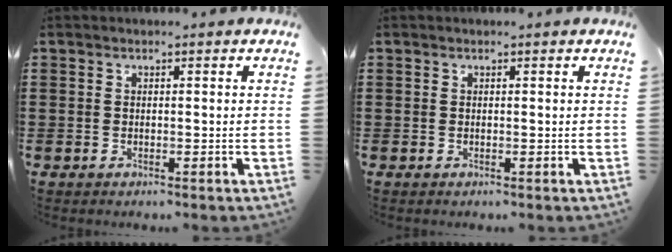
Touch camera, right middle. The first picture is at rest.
{"total": 0.0}